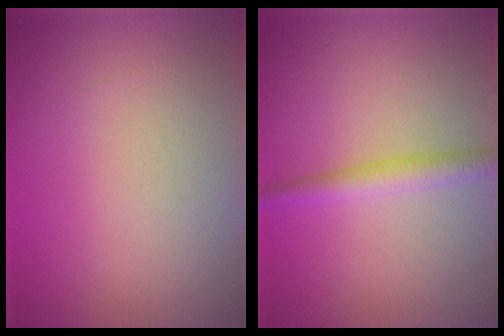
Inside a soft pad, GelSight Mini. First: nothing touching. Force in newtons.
{"total": 2.5, "press": 2.5, "slide": 0.0}